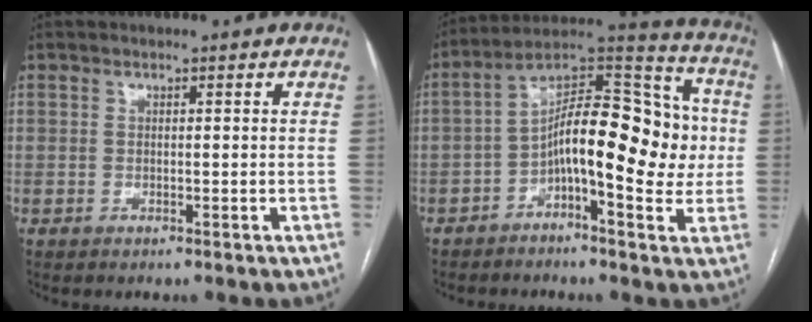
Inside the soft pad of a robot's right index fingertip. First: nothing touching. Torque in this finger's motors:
{"motor_torque": [0.73, -0.20, 0.81, 0.21]}